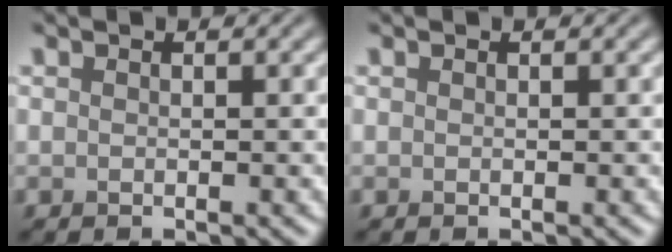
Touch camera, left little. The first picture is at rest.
{"total": 0.0}